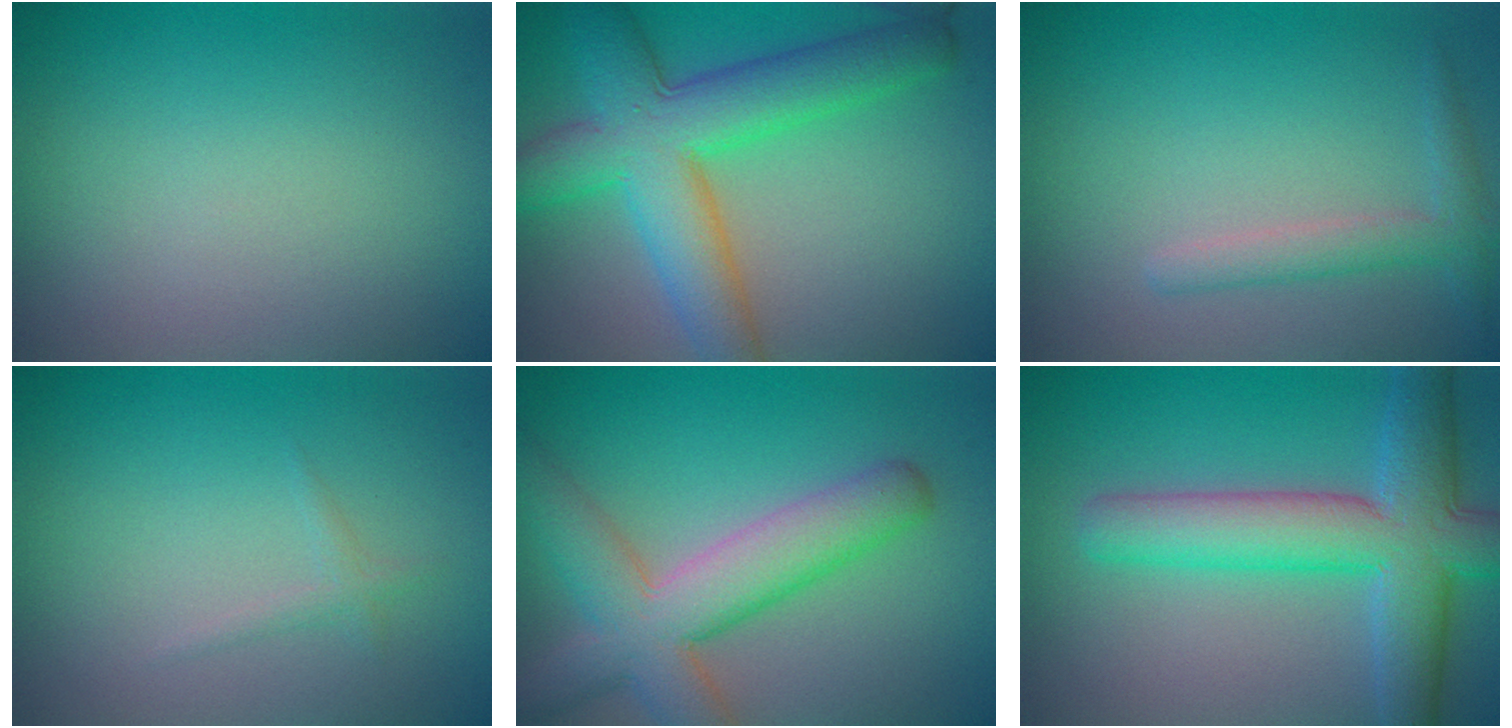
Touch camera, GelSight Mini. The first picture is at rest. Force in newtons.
{"total": 8.6, "press": 8.6, "slide": 0.4}
{"total": 2.1, "press": 2.1, "slide": 0.0}
{"total": 0.8, "press": 0.8, "slide": 0.1}
{"total": 7.3, "press": 7.3, "slide": 0.5}
{"total": 8.0, "press": 8.0, "slide": 0.5}